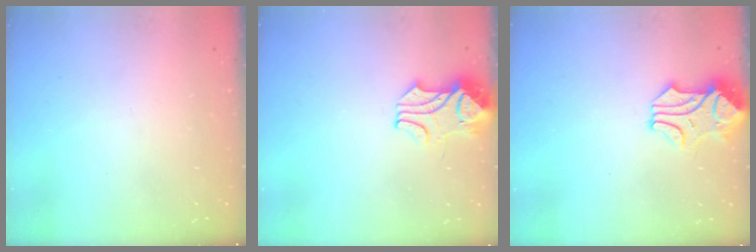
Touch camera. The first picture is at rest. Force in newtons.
{"total": 2.5, "press": 2.3, "slide": 0.9}
{"total": 1.2, "press": 0.7, "slide": 1.0}